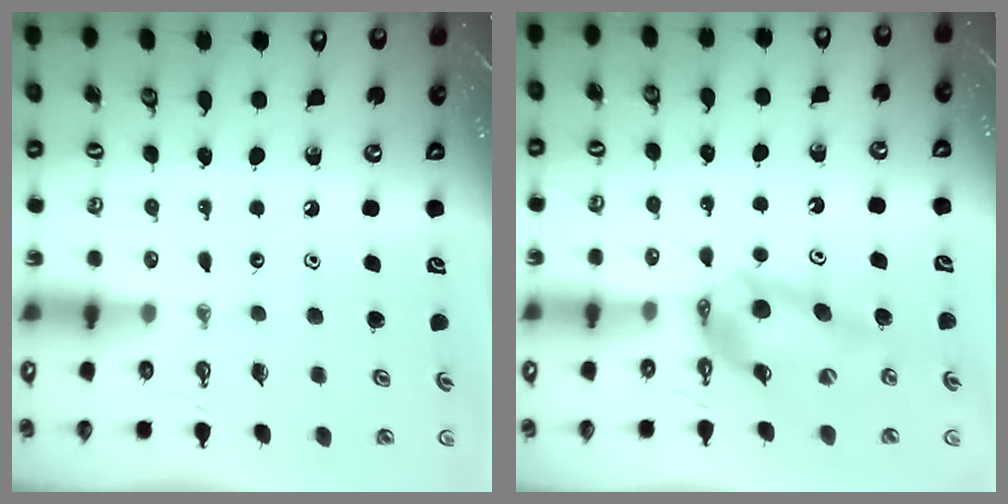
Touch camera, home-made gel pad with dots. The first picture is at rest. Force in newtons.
{"total": 10.6, "press": 10.5, "slide": 0.9}